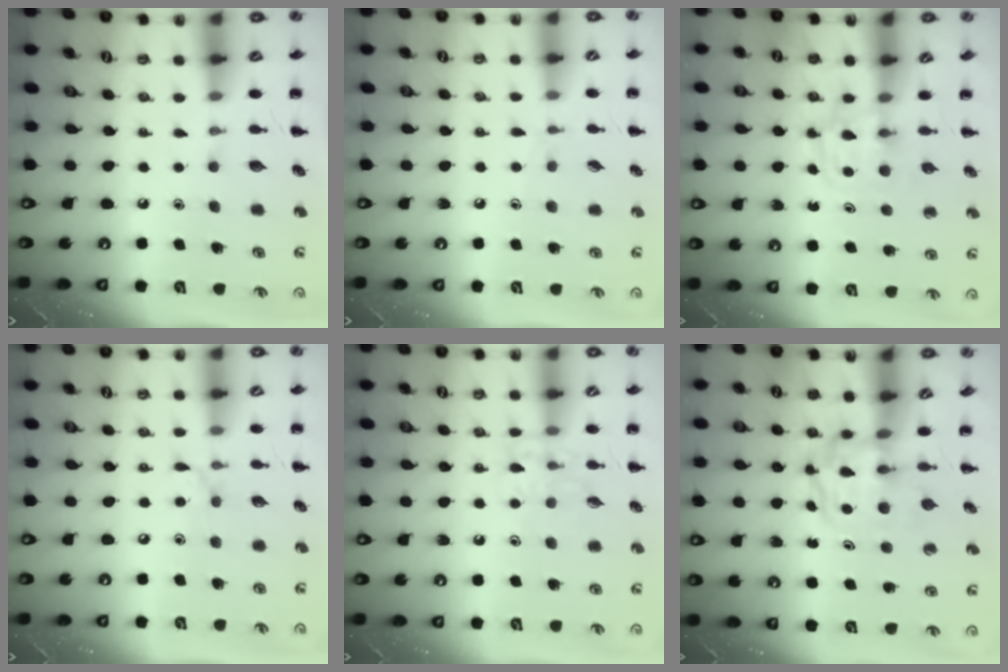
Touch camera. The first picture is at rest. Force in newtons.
{"total": 5.1, "press": 4.8, "slide": 1.8}
{"total": 2.9, "press": 2.6, "slide": 1.2}
{"total": 5.1, "press": 4.9, "slide": 1.6}
{"total": 8.0, "press": 7.9, "slide": 0.9}
{"total": 3.7, "press": 3.6, "slide": 0.4}